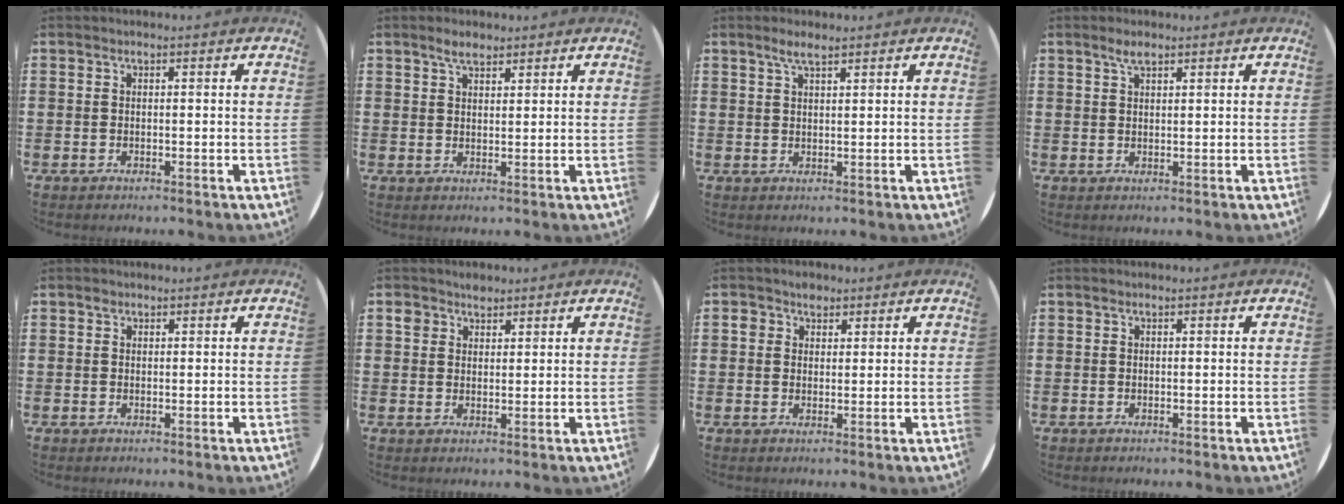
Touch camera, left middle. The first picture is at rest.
{"total": 2.8, "force": [2.3, 1.1, 1.3], "torque": [-0.020, 0.002, 0.040]}
{"total": 2.6, "force": [2.0, 0.5, 1.6], "torque": [-0.033, 0.005, 0.035]}
{"total": 2.0, "force": [1.5, 0.6, 1.2], "torque": [-0.019, 0.001, 0.024]}
{"total": 0.7, "force": [0.5, 0.4, 0.1], "torque": [0.006, -0.001, 0.008]}
{"total": 2.5, "force": [2.0, 1.4, 0.2], "torque": [0.008, -0.002, 0.037]}
{"total": 2.3, "force": [1.7, 1.6, 0.4], "torque": [-0.003, 0.003, 0.030]}
{"total": 0.0}